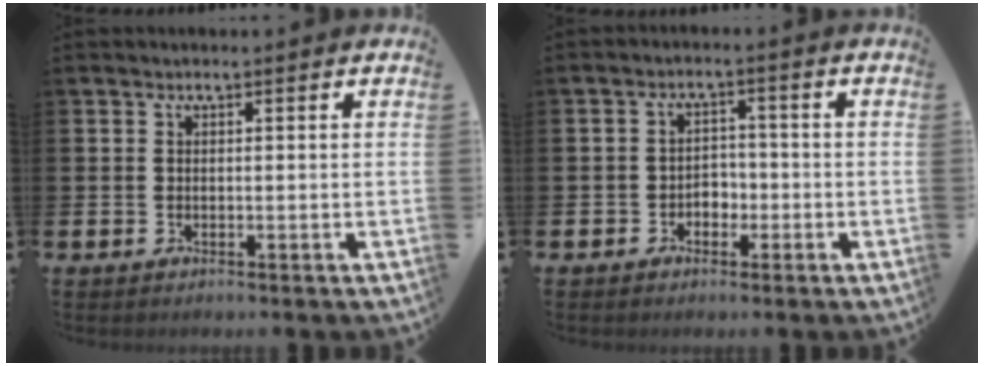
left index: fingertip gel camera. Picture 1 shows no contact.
{"total": 2.4, "force": [-1.4, 1.8, 0.8], "torque": [-0.013, 0.004, -0.034]}